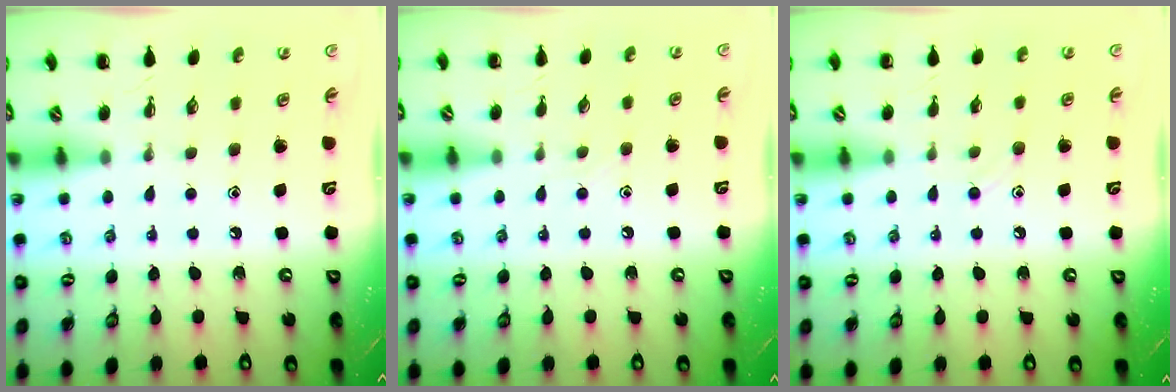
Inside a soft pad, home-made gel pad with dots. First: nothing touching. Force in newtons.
{"total": 2.4, "press": 2.3, "slide": 0.7}
{"total": 6.3, "press": 5.9, "slide": 2.1}